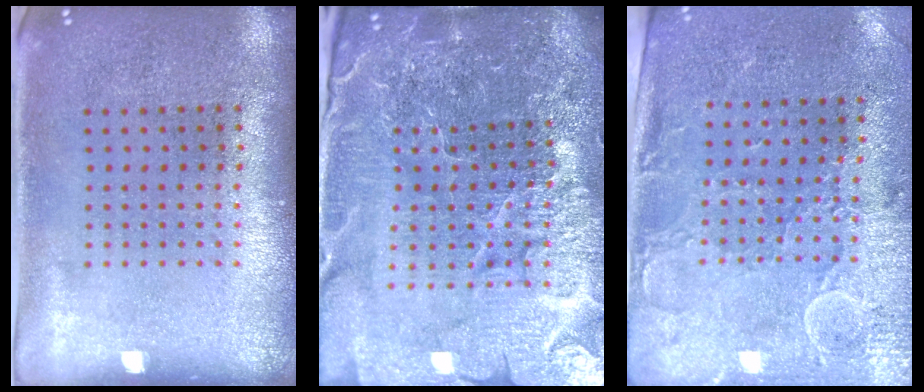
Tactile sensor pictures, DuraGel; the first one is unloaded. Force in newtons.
{"total": 6.3, "press": 5.6, "slide": 2.9}
{"total": 2.9, "press": 2.5, "slide": 1.5}